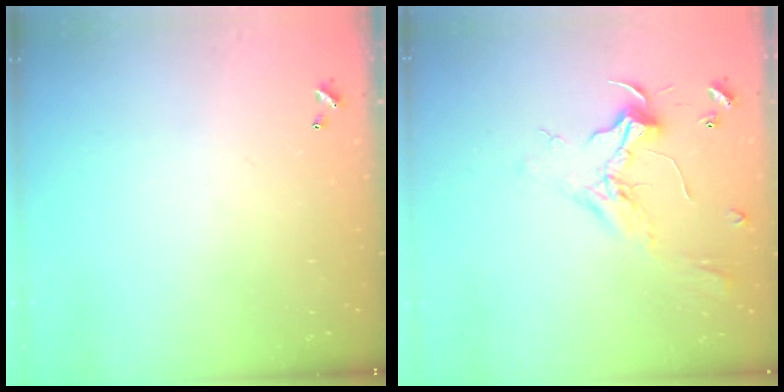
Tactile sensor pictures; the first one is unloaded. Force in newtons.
{"total": 2.4, "press": 2.3, "slide": 0.8}